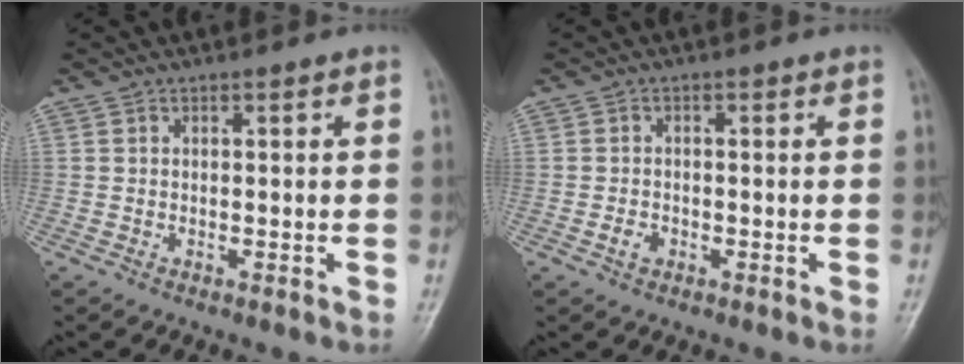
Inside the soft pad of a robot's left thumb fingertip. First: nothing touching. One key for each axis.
{"total": 2.1, "fx": -0.8, "fy": 1.6, "fz": 1.0, "tx": -0.012, "ty": 0.004, "tz": -0.016}